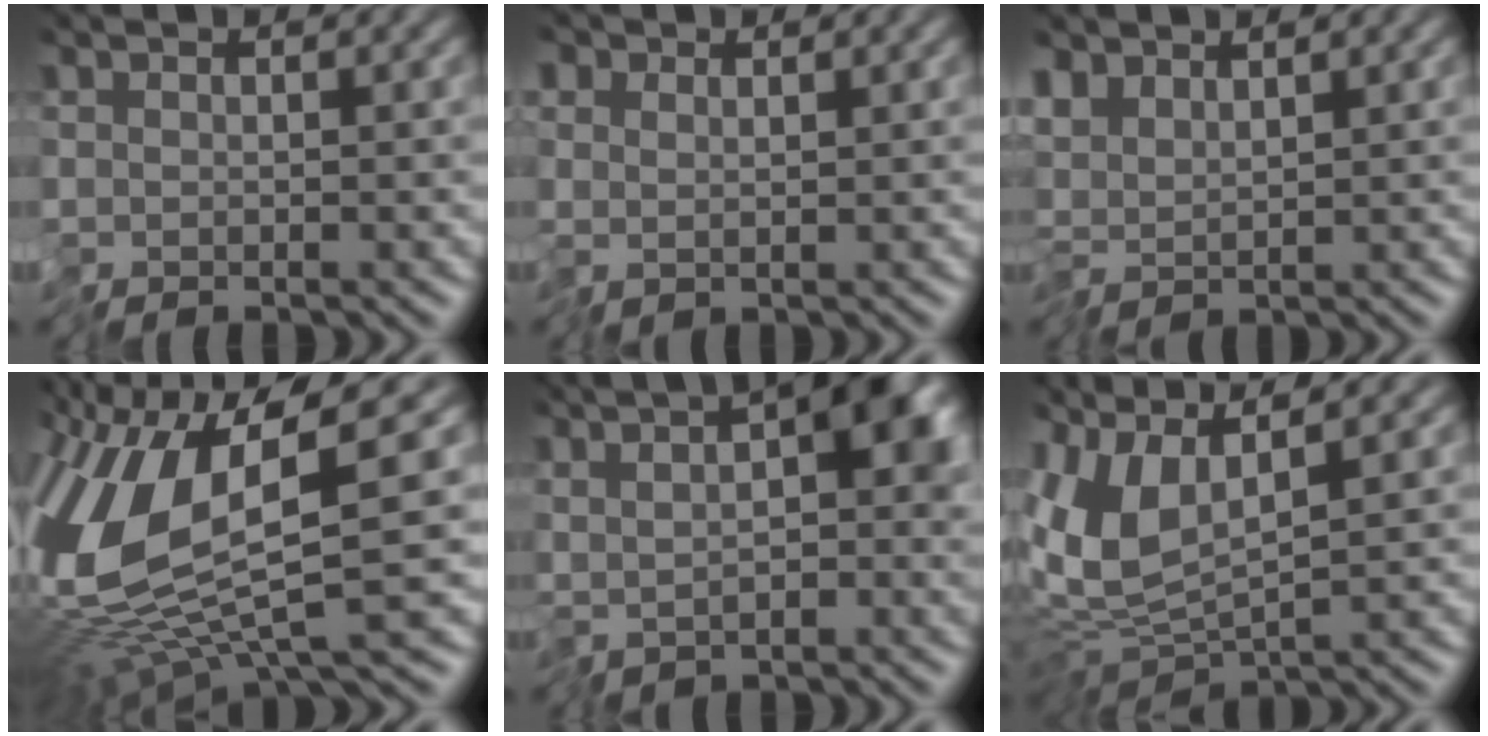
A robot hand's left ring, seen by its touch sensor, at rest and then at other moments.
{"total": 1.2, "force": [0.8, 0.8, 0.2], "torque": [-0.004, 0.006, 0.015]}
{"total": 2.3, "force": [1.9, 0.7, 1.1], "torque": [-0.029, 0.006, 0.038]}
{"total": 11.9, "force": [1.5, 3.7, 11.2], "torque": [-0.256, -0.017, 0.038]}
{"total": 8.3, "force": [1.9, 3.2, 7.3], "torque": [-0.114, 0.010, 0.029]}
{"total": 6.6, "force": [1.7, 2.1, 6.0], "torque": [-0.152, 0.003, 0.040]}